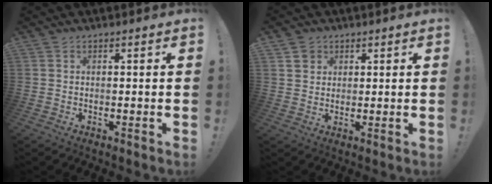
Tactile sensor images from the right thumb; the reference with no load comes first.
{"total": 3.6, "force": [2.0, 2.9, 0.5], "torque": [-0.008, -0.006, 0.038]}